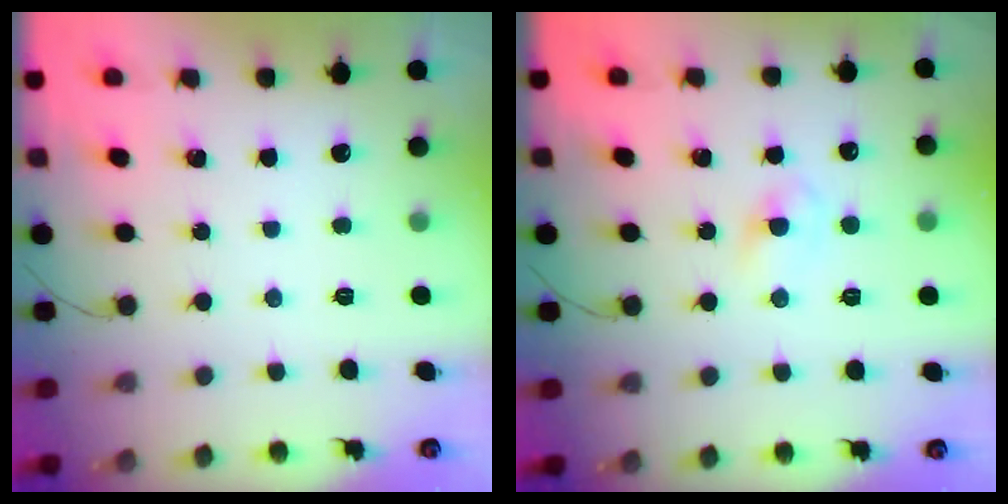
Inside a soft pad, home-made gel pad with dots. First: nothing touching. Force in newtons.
{"total": 2.7, "press": 2.4, "slide": 1.1}